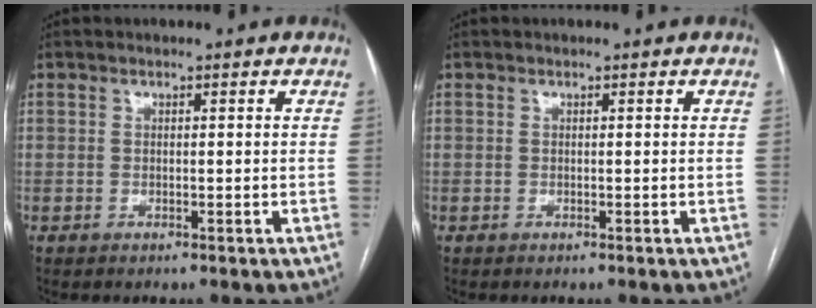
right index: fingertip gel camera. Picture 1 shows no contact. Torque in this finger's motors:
{"motor_torque": [0.00, 0.00, 0.00, 0.00]}